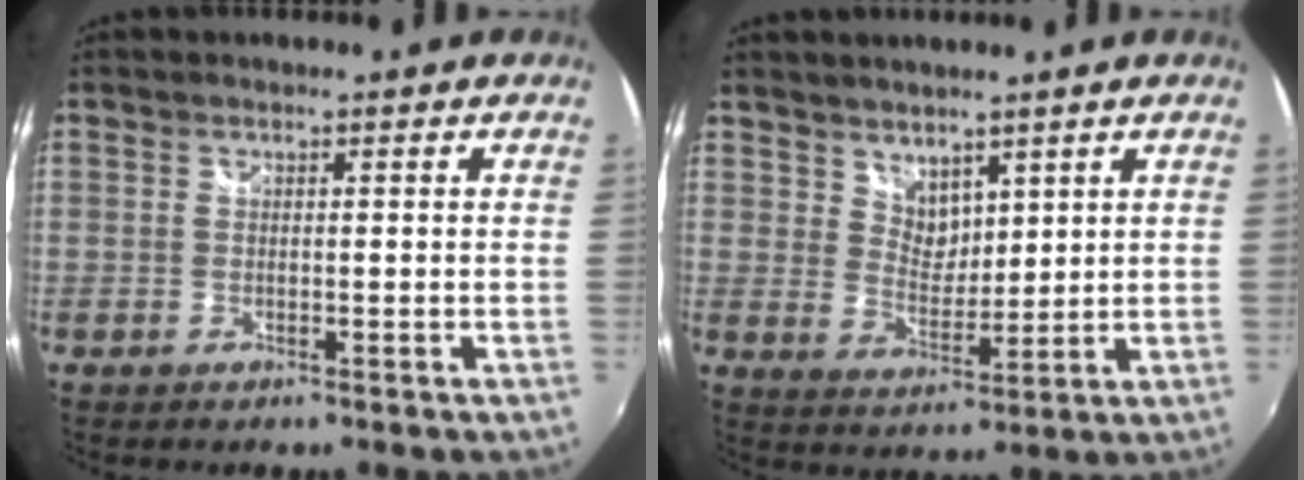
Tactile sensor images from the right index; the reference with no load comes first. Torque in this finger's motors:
{"motor_torque": [-0.05, 0.02, -0.06, 0.00]}